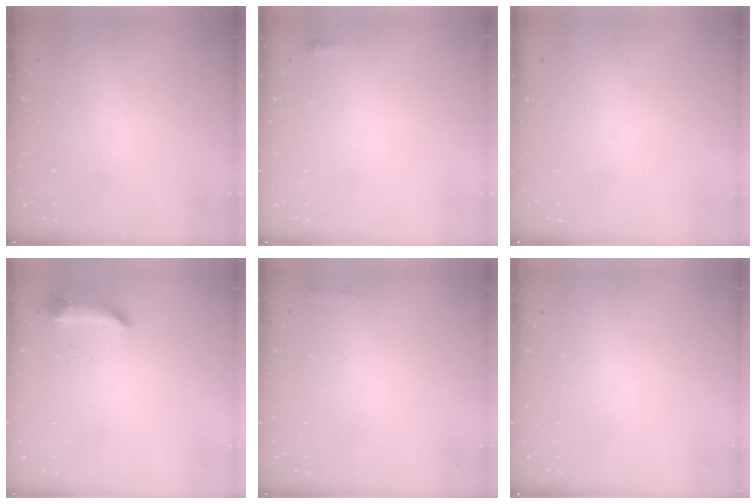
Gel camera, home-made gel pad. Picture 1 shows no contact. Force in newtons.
{"total": 2.4, "press": 2.4, "slide": 0.6}
{"total": 0.0}
{"total": 18.6, "press": 10.8, "slide": 15.1}
{"total": 2.3, "press": 2.3, "slide": 0.5}
{"total": 0.0}